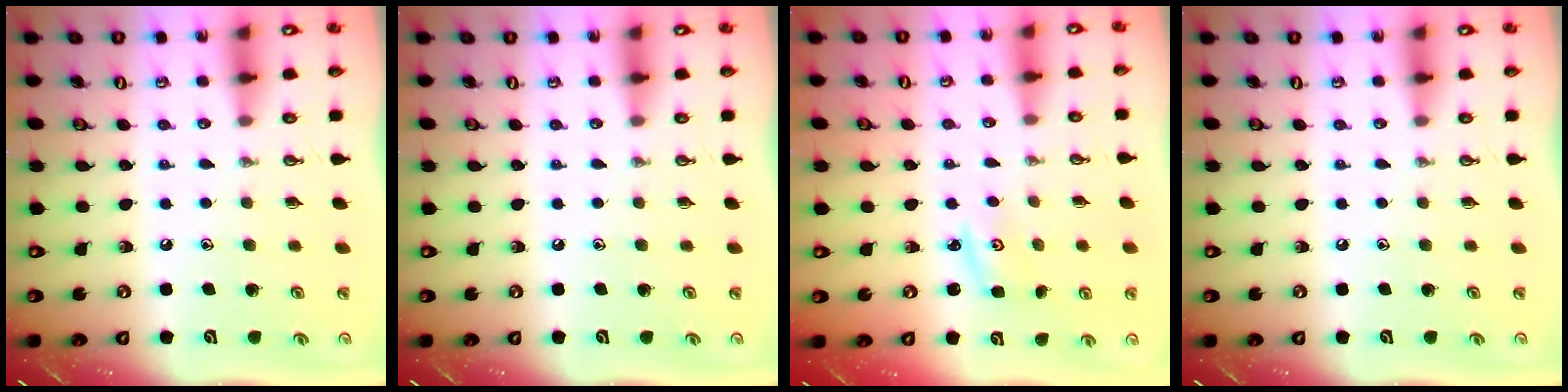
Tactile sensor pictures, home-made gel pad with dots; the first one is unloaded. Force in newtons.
{"total": 0.0}
{"total": 2.8, "press": 2.8, "slide": 0.4}
{"total": 0.0}